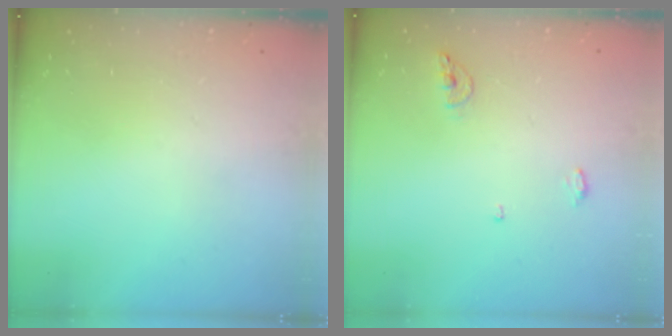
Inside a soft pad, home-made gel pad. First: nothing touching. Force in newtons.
{"total": 6.4, "press": 6.3, "slide": 1.5}